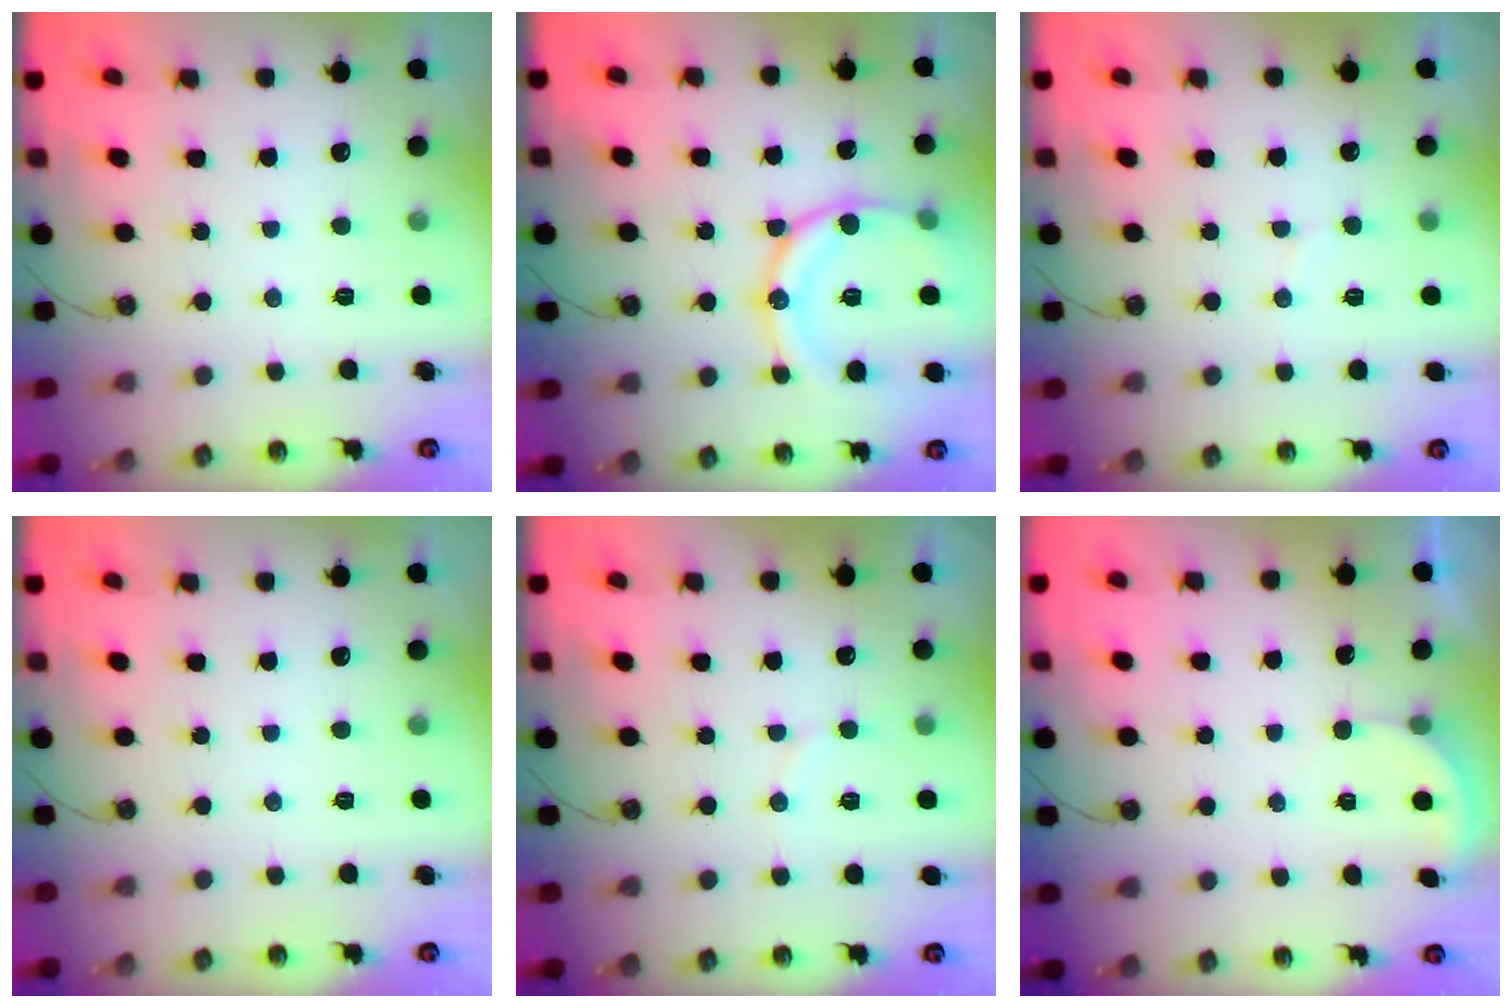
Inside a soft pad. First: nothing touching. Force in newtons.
{"total": 18.4, "press": 18.0, "slide": 3.5}
{"total": 2.9, "press": 2.7, "slide": 1.1}
{"total": 0.0}
{"total": 4.0, "press": 3.9, "slide": 1.0}
{"total": 1.4, "press": 1.3, "slide": 0.5}